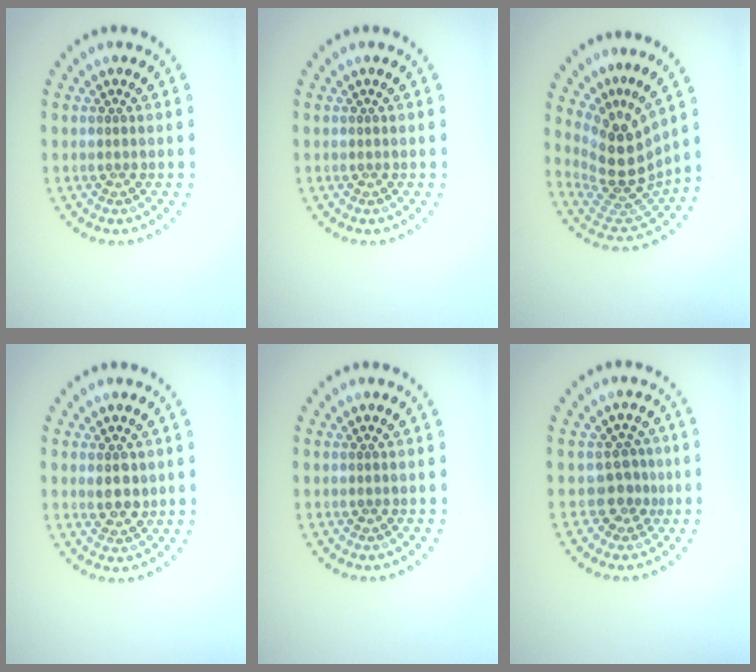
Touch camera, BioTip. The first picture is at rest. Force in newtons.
{"total": 0.0}
{"total": 5.0, "press": 3.6, "slide": 3.5}
{"total": 2.0, "press": 2.0, "slide": 0.6}
{"total": 0.0}
{"total": 2.3, "press": 1.5, "slide": 1.7}